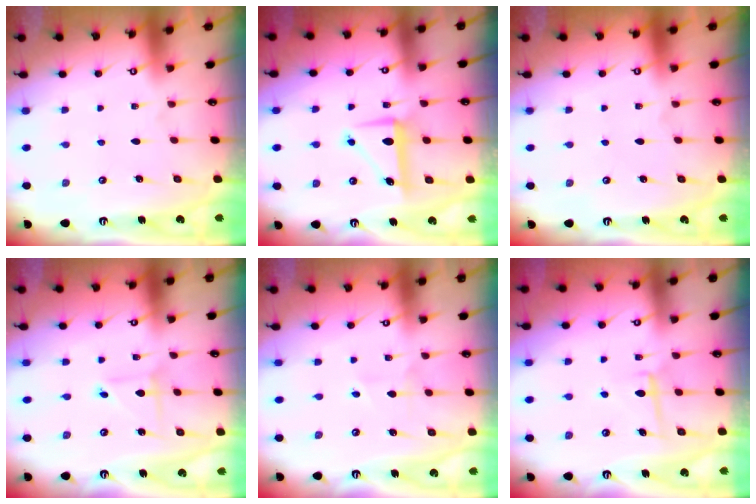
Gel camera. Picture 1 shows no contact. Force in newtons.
{"total": 7.7, "press": 7.6, "slide": 0.9}
{"total": 0.0}
{"total": 2.2, "press": 2.2, "slide": 0.1}
{"total": 2.7, "press": 2.5, "slide": 0.9}
{"total": 6.6, "press": 6.5, "slide": 1.0}